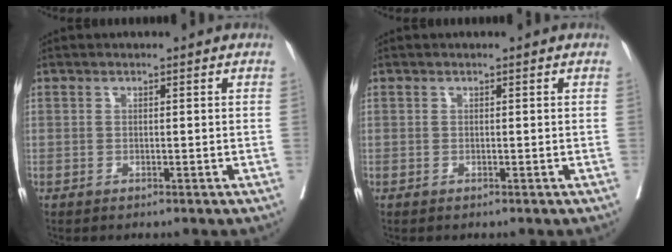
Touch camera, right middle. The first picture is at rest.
{"total": 0.0}